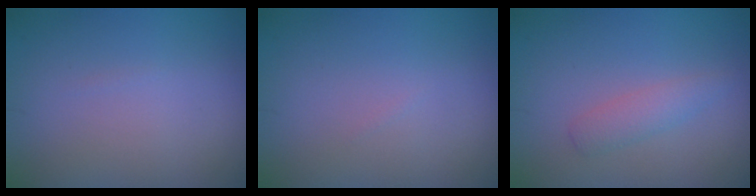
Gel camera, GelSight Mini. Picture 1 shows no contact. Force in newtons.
{"total": 0.0}
{"total": 1.7, "press": 1.7, "slide": 0.1}